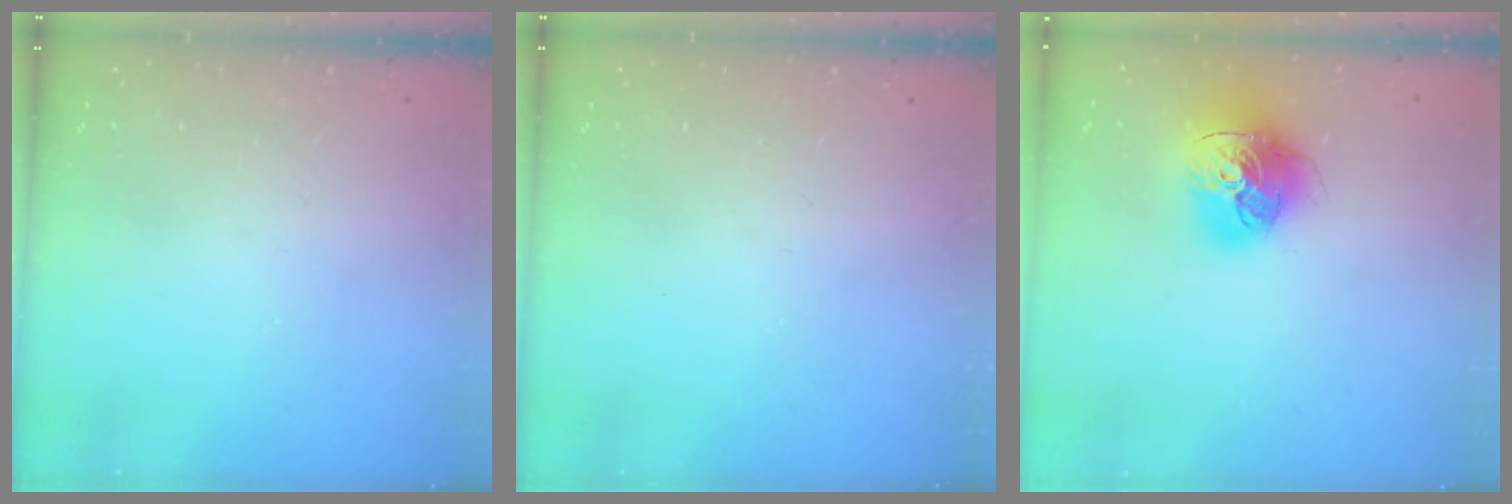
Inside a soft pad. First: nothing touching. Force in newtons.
{"total": 0.0}
{"total": 17.5, "press": 17.4, "slide": 1.9}